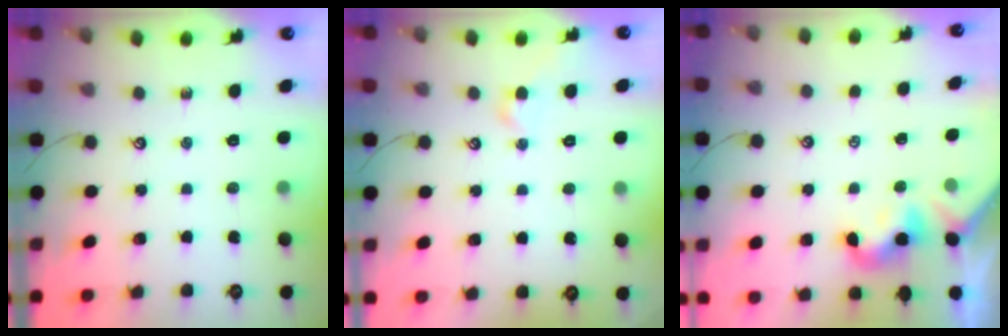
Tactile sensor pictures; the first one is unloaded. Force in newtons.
{"total": 0.8, "press": 0.7, "slide": 0.5}
{"total": 0.5, "press": 0.5, "slide": 0.1}